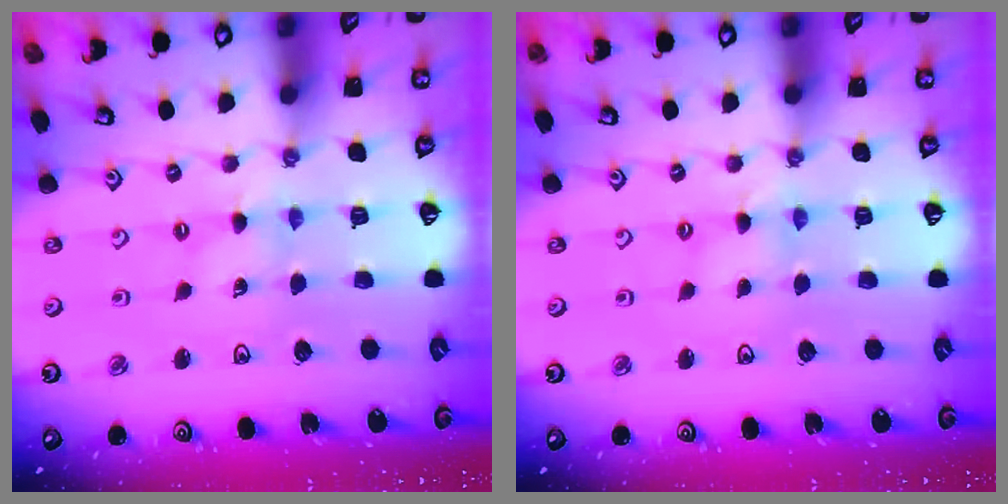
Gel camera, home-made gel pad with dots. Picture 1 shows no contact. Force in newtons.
{"total": 1.6, "press": 1.6, "slide": 0.3}